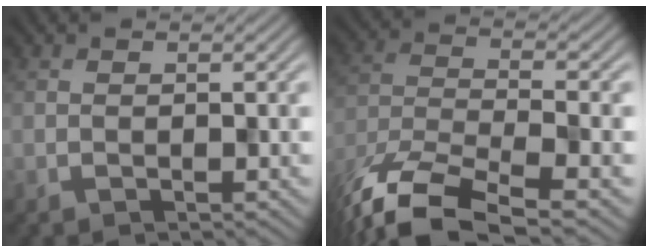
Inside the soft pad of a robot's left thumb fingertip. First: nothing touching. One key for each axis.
{"total": 12.8, "fx": -9.4, "fy": 4.5, "fz": 7.4, "tx": -0.185, "ty": -0.029, "tz": -0.157}